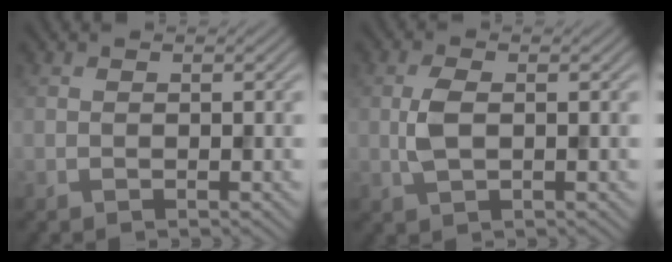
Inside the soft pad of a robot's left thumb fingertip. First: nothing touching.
{"total": 3.2, "force": [0.0, 1.5, 2.8], "torque": [-0.069, 0.001, -0.001]}